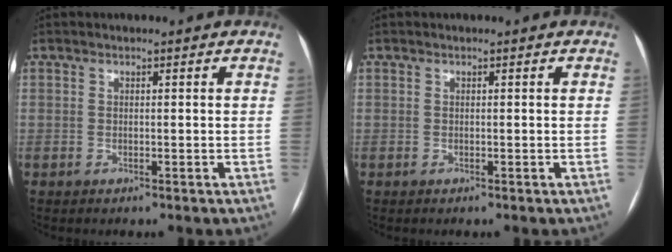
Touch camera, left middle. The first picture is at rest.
{"total": 0.0}